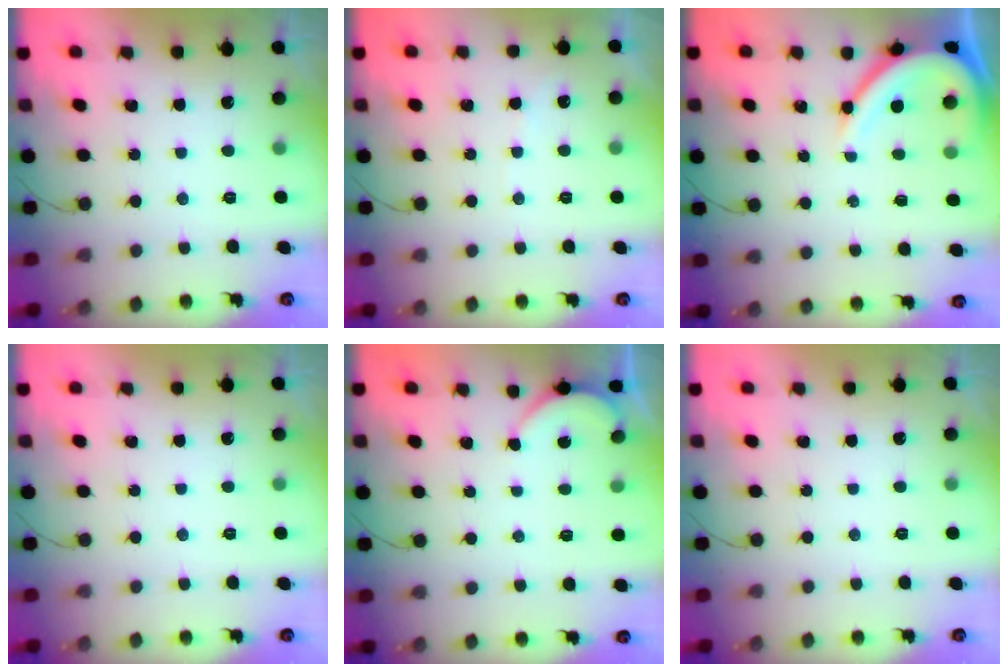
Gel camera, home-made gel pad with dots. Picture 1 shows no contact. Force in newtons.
{"total": 3.8, "press": 3.7, "slide": 0.5}
{"total": 10.1, "press": 10.1, "slide": 1.1}
{"total": 0.0}
{"total": 2.8, "press": 2.8, "slide": 0.3}
{"total": 0.0}